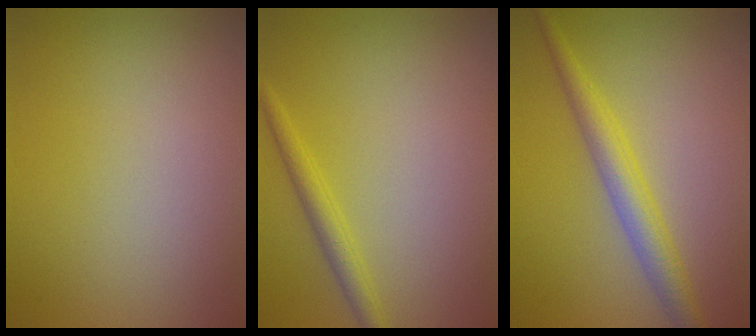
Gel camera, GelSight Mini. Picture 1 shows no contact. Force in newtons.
{"total": 1.9, "press": 1.9, "slide": 0.2}
{"total": 3.4, "press": 3.4, "slide": 0.2}